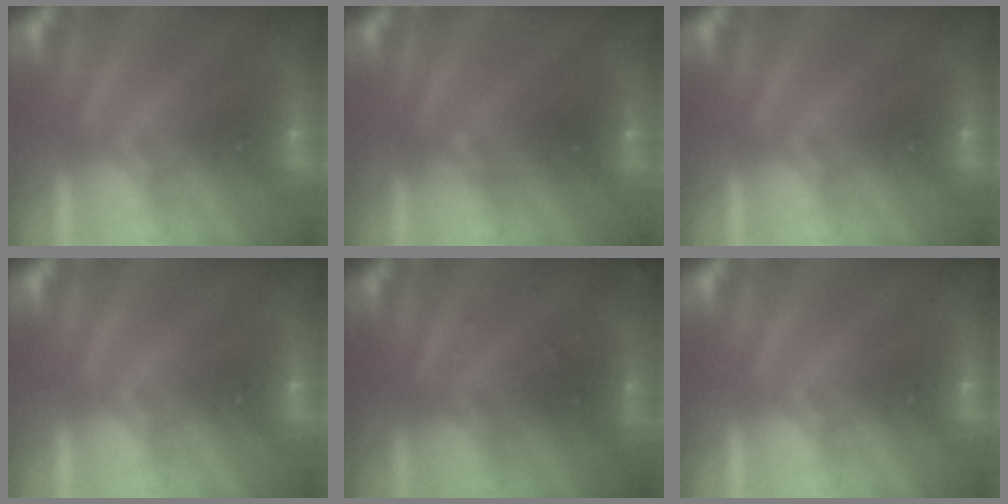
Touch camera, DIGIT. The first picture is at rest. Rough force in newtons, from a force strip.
{"total": 2.3}
{"total": 0.0}
{"total": 0.0}
{"total": 2.7}
{"total": 0.0}